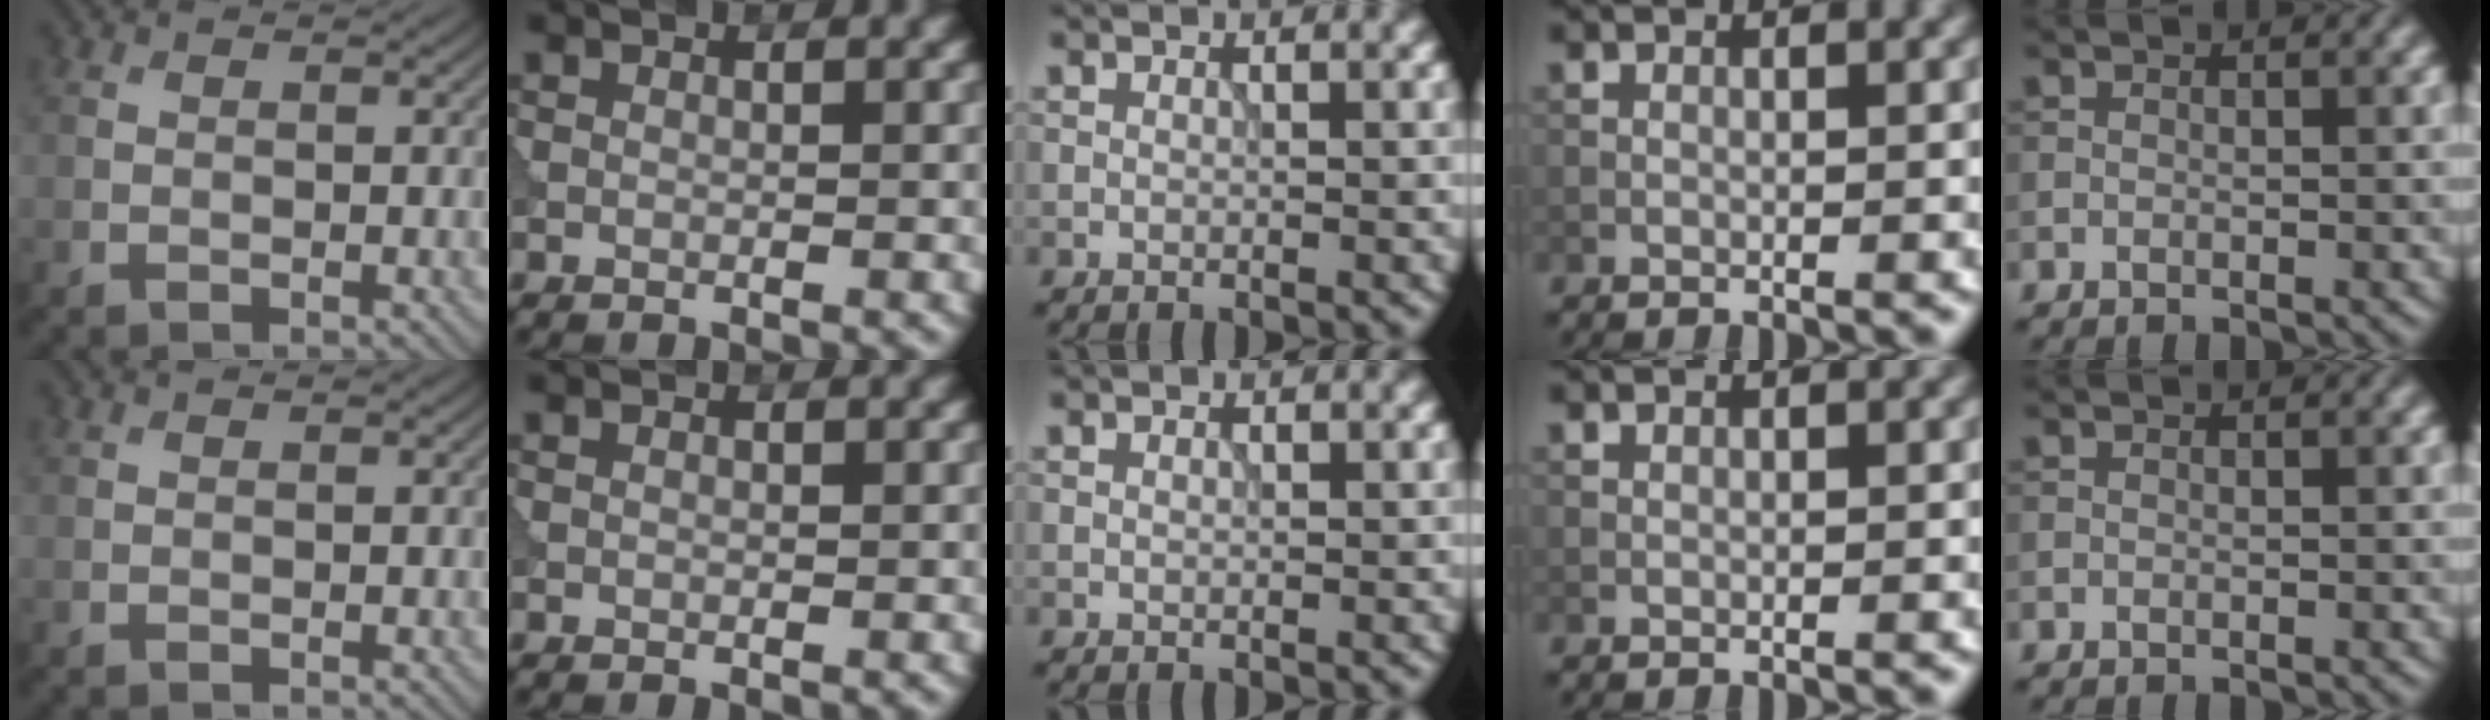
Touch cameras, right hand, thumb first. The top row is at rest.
{}